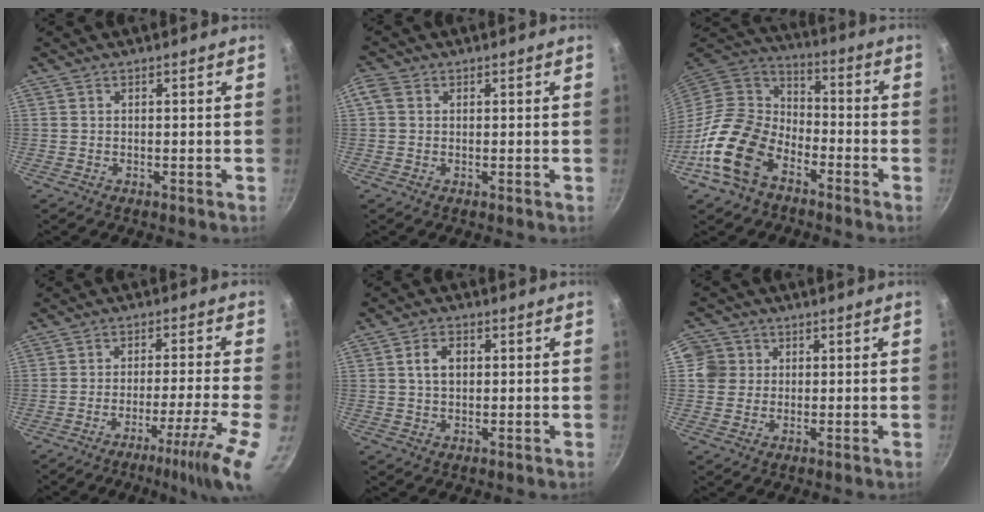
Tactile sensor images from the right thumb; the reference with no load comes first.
{"total": 2.5, "force": [0.5, 2.1, 1.4], "torque": [-0.029, 0.006, 0.004]}
{"total": 16.8, "force": [-8.5, 10.9, 9.5], "torque": [-0.157, 0.059, -0.183]}
{"total": 11.2, "force": [-5.4, -0.2, 9.9], "torque": [-0.150, 0.020, -0.086]}
{"total": 4.2, "force": [0.7, 2.9, 3.0], "torque": [-0.037, 0.006, 0.010]}
{"total": 5.2, "force": [1.0, 5.0, 0.9], "torque": [0.026, 0.002, 0.008]}